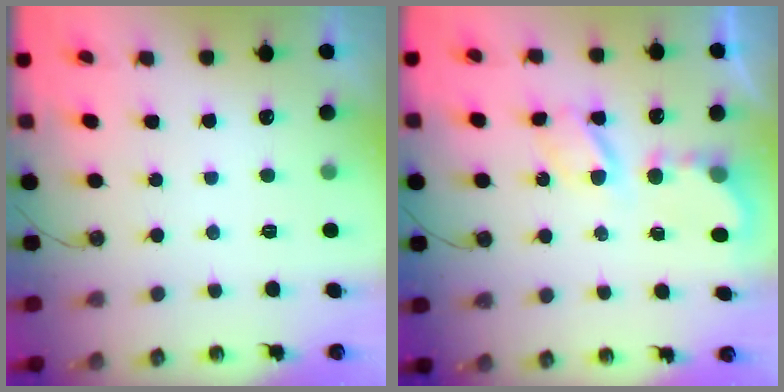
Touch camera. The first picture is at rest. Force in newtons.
{"total": 6.0, "press": 6.0, "slide": 0.4}